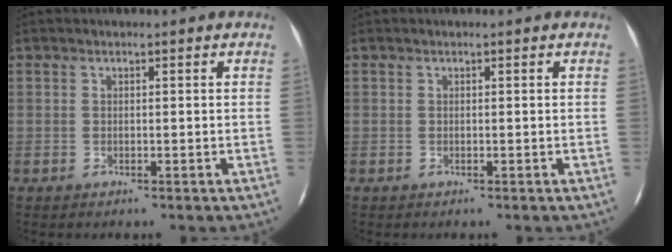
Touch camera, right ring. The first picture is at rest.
{"total": 0.0}